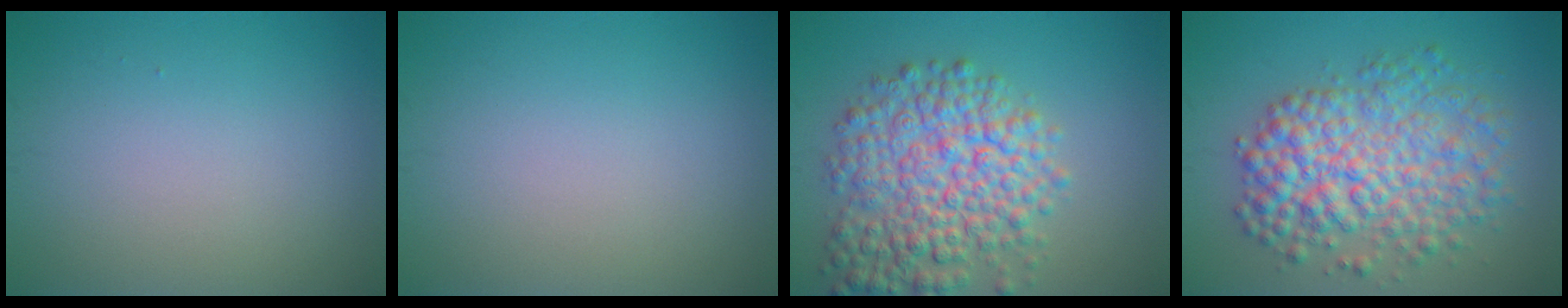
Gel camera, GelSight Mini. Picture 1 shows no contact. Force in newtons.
{"total": 0.0}
{"total": 7.9, "press": 7.9, "slide": 0.3}
{"total": 7.5, "press": 7.5, "slide": 0.1}